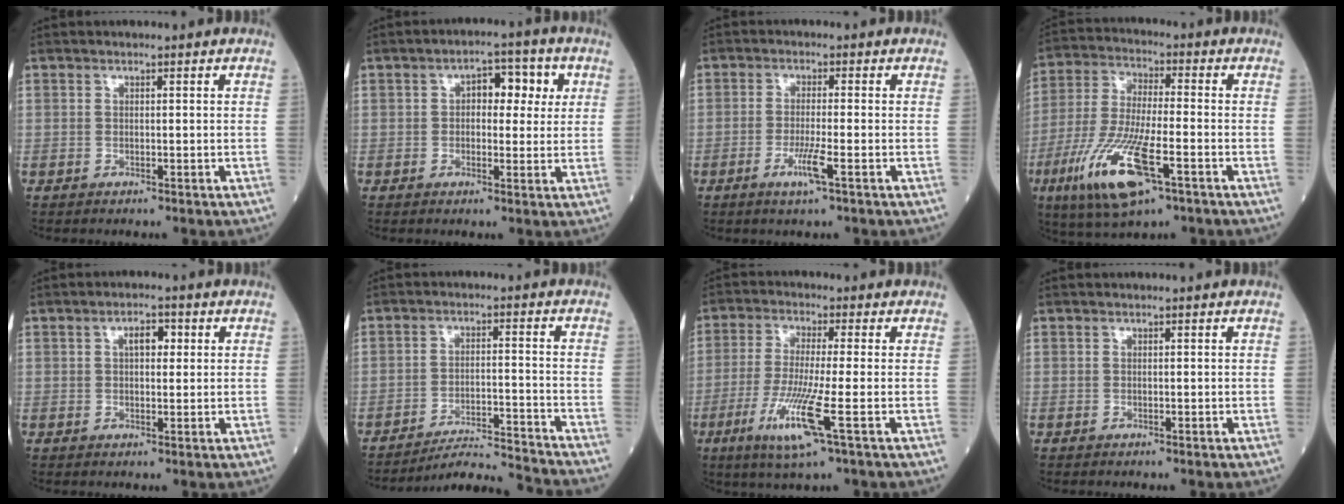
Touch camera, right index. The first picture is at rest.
{"total": 6.2, "force": [1.5, 3.2, 5.0], "torque": [-0.064, 0.021, 0.019]}
{"total": 3.9, "force": [-1.7, -0.2, 3.6], "torque": [-0.071, -0.009, -0.034]}
{"total": 14.2, "force": [-6.3, 2.9, 12.4], "torque": [-0.260, -0.026, -0.112]}
{"total": 3.2, "force": [1.0, 1.5, 2.7], "torque": [-0.046, 0.008, 0.014]}
{"total": 10.5, "force": [-10.1, -2.6, 0.8], "torque": [-0.013, -0.004, -0.166]}
{"total": 9.5, "force": [-3.5, -0.5, 8.8], "torque": [-0.182, -0.027, -0.070]}
{"total": 0.0}